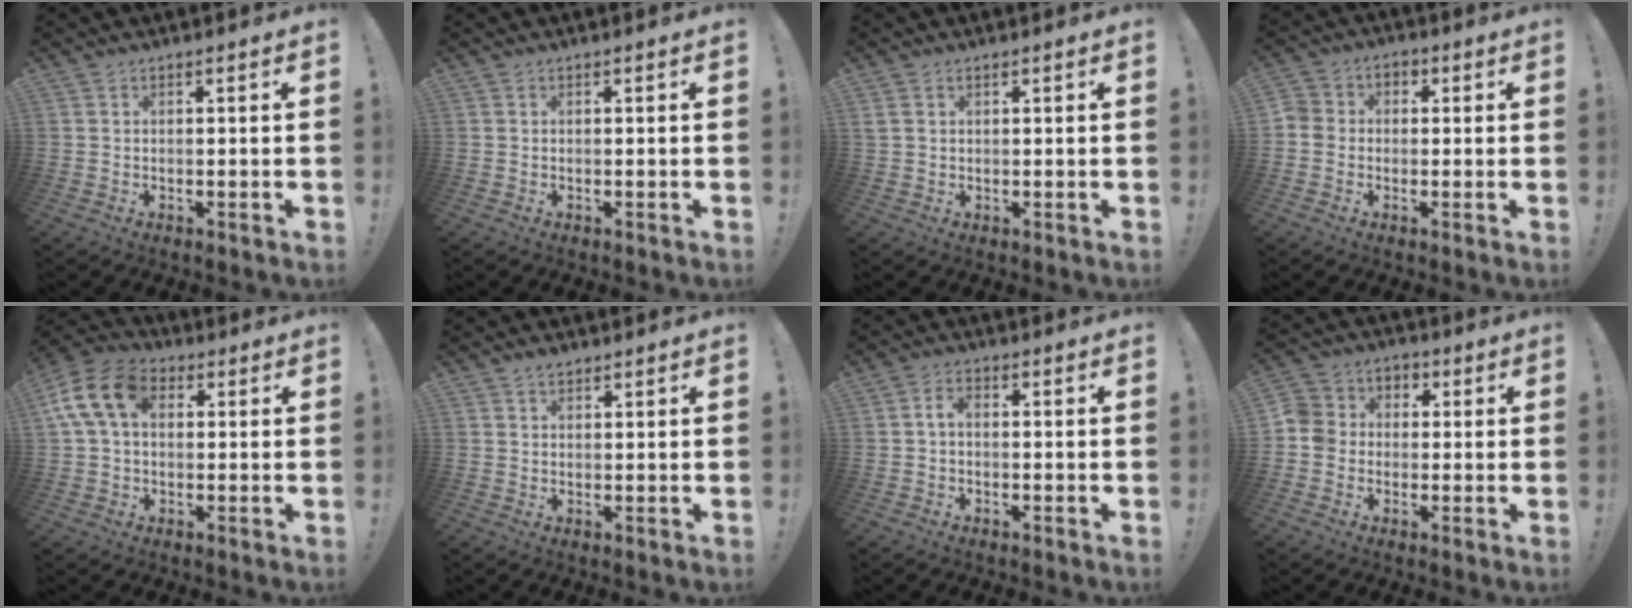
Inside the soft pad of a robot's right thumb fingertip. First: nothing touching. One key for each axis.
{"total": 0.0}
{"total": 1.9, "fx": 0.9, "fy": 1.3, "fz": 1.1, "tx": -0.020, "ty": 0.002, "tz": 0.017}
{"total": 4.7, "fx": -1.4, "fy": 4.2, "fz": 1.5, "tx": -0.025, "ty": 0.021, "tz": -0.024}
{"total": 13.4, "fx": 3.3, "fy": 8.9, "fz": 9.5, "tx": -0.189, "ty": 0.008, "tz": 0.066}
{"total": 2.0, "fx": 1.5, "fy": 1.0, "fz": 0.9, "tx": -0.010, "ty": -0.005, "tz": 0.026}
{"total": 2.7, "fx": -0.4, "fy": 1.4, "fz": 2.3, "tx": -0.045, "ty": 0.010, "tz": -0.008}
{"total": 7.4, "fx": -1.6, "fy": 6.9, "fz": 2.2, "tx": -0.029, "ty": 0.025, "tz": -0.026}